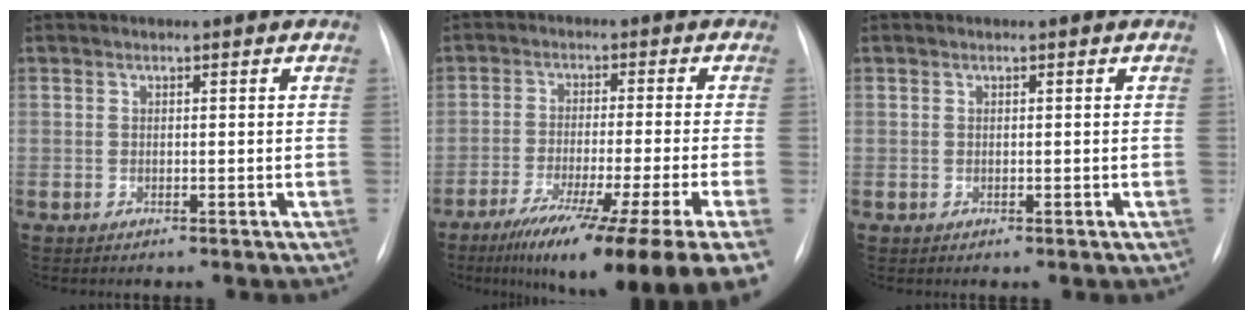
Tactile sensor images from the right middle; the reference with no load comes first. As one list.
[{"total": 19.9, "force": [-13.1, -0.7, 15.0], "torque": [-0.173, -0.049, -0.205]}, {"total": 0.0}]